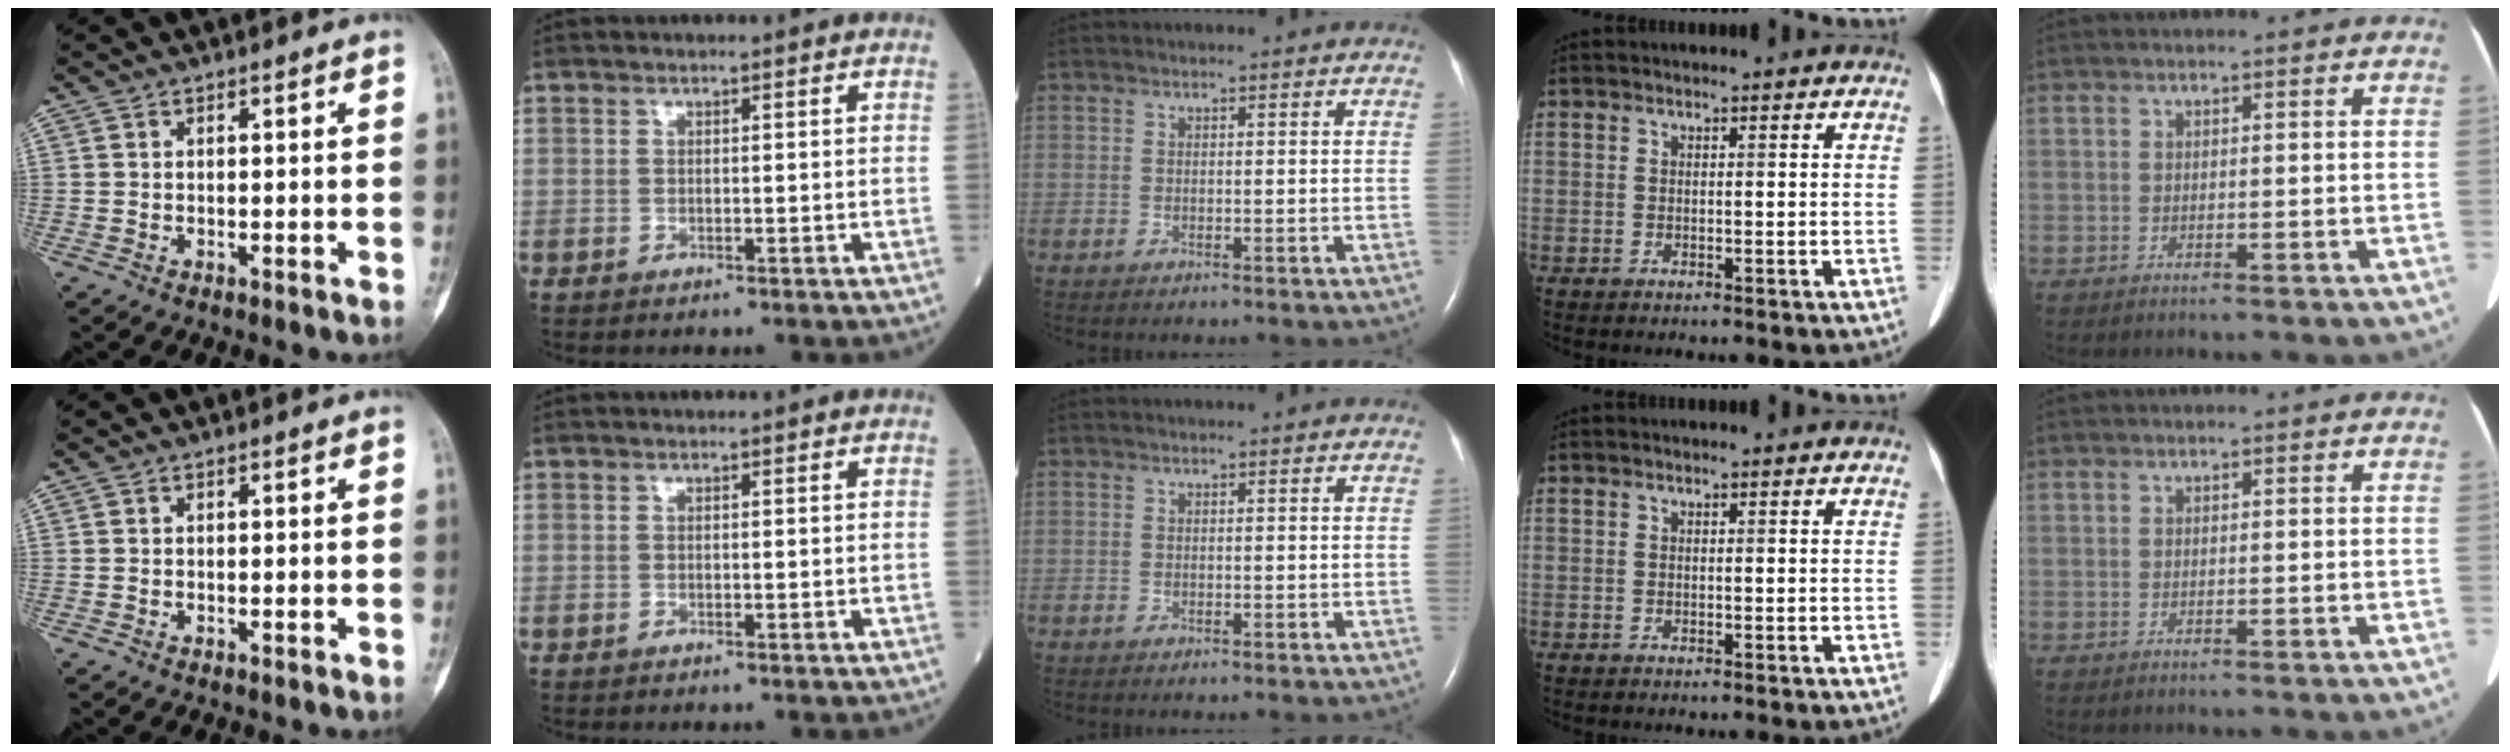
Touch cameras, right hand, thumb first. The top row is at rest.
{}